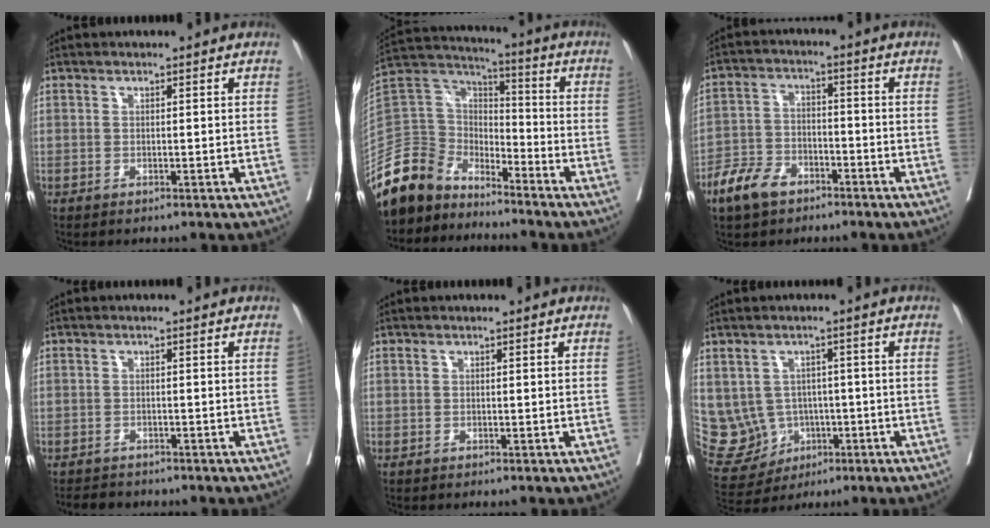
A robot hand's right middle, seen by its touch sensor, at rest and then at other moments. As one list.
[{"total": 14.1, "force": [-12.3, 6.1, 3.4], "torque": [-0.080, 0.034, -0.242]}, {"total": 7.2, "force": [-5.0, 4.1, 3.4], "torque": [-0.076, 0.004, -0.093]}, {"total": 3.4, "force": [-3.0, 1.4, 0.5], "torque": [-0.011, -0.005, -0.047]}, {"total": 0.0}, {"total": 11.0, "force": [-1.0, 10.6, 2.9], "torque": [-0.090, 0.031, 0.010]}]